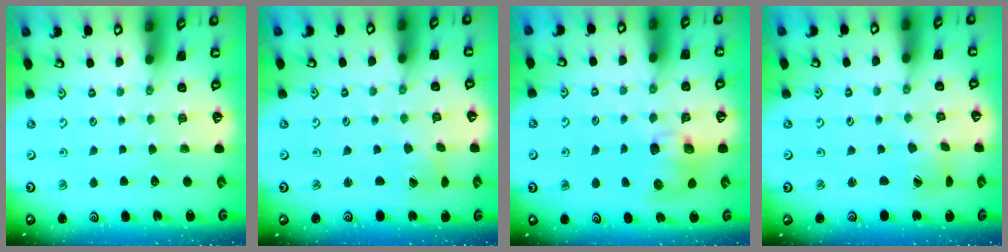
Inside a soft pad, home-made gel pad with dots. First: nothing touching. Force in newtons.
{"total": 1.2, "press": 1.1, "slide": 0.2}
{"total": 8.1, "press": 8.0, "slide": 1.1}
{"total": 2.5, "press": 2.5, "slide": 0.4}